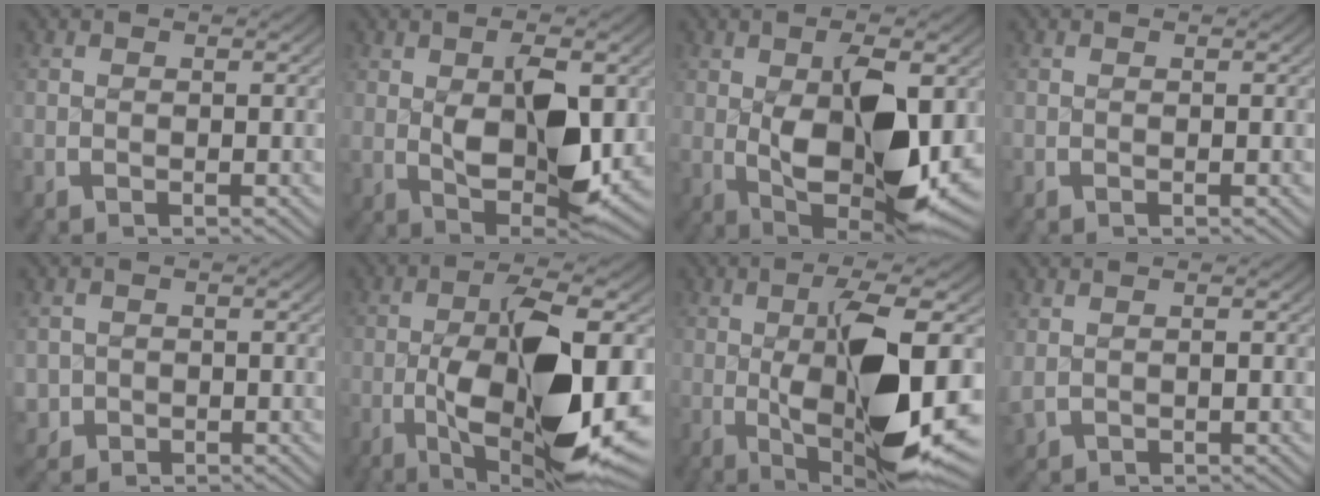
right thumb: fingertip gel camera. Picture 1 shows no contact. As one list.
[{"total": 9.7, "force": [-0.2, 4.8, 8.4], "torque": [-0.148, -0.034, 0.019]}, {"total": 14.0, "force": [-1.3, 7.3, 11.9], "torque": [-0.211, -0.046, 0.008]}, {"total": 0.0}, {"total": 3.0, "force": [-0.9, 2.7, 0.8], "torque": [-0.026, -0.023, -0.004]}, {"total": 15.6, "force": [-2.0, 6.8, 13.9], "torque": [-0.245, -0.031, -0.016]}, {"total": 13.6, "force": [-1.4, 5.4, 12.4], "torque": [-0.215, -0.028, -0.003]}, {"total": 1.2, "force": [0.5, 0.9, 0.7], "torque": [-0.027, -0.001, 0.018]}]